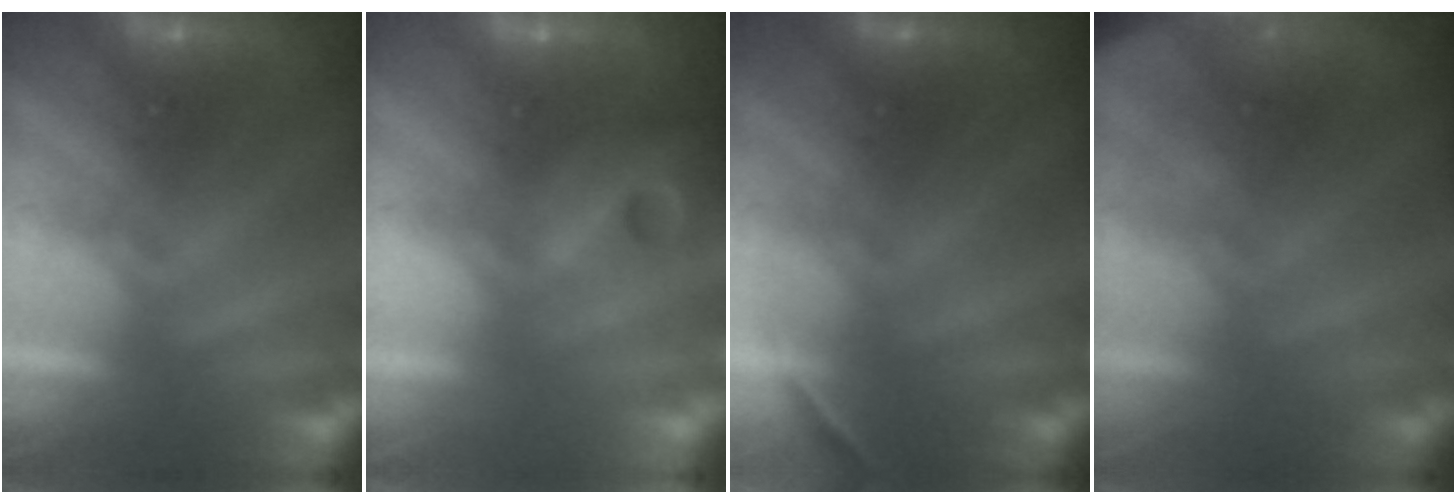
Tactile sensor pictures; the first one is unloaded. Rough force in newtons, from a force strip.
{"total": 7.7}
{"total": 1.7}
{"total": 4.5}